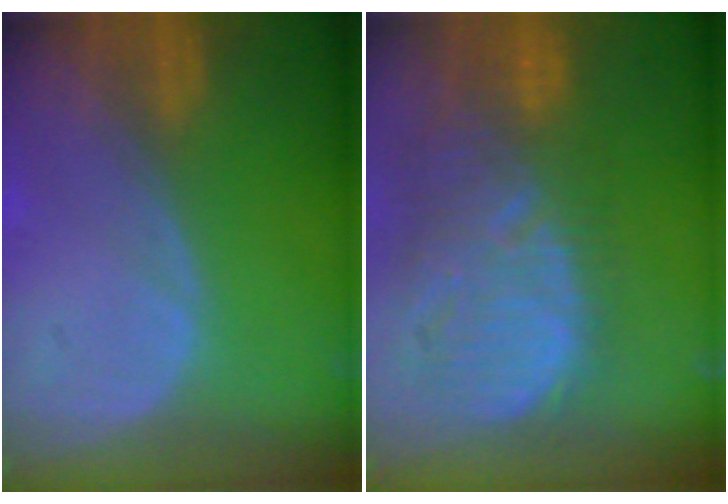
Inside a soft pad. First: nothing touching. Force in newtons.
{"total": 12.5, "press": 11.2, "slide": 5.6}